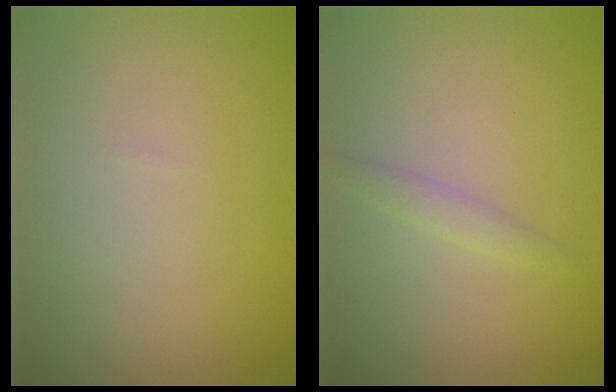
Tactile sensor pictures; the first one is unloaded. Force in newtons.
{"total": 1.2, "press": 1.2, "slide": 0.1}